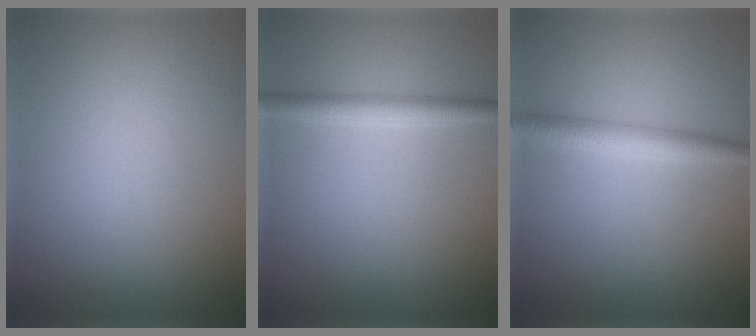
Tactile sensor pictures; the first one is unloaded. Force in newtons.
{"total": 2.4, "press": 2.4, "slide": 0.1}
{"total": 2.7, "press": 2.7, "slide": 0.1}